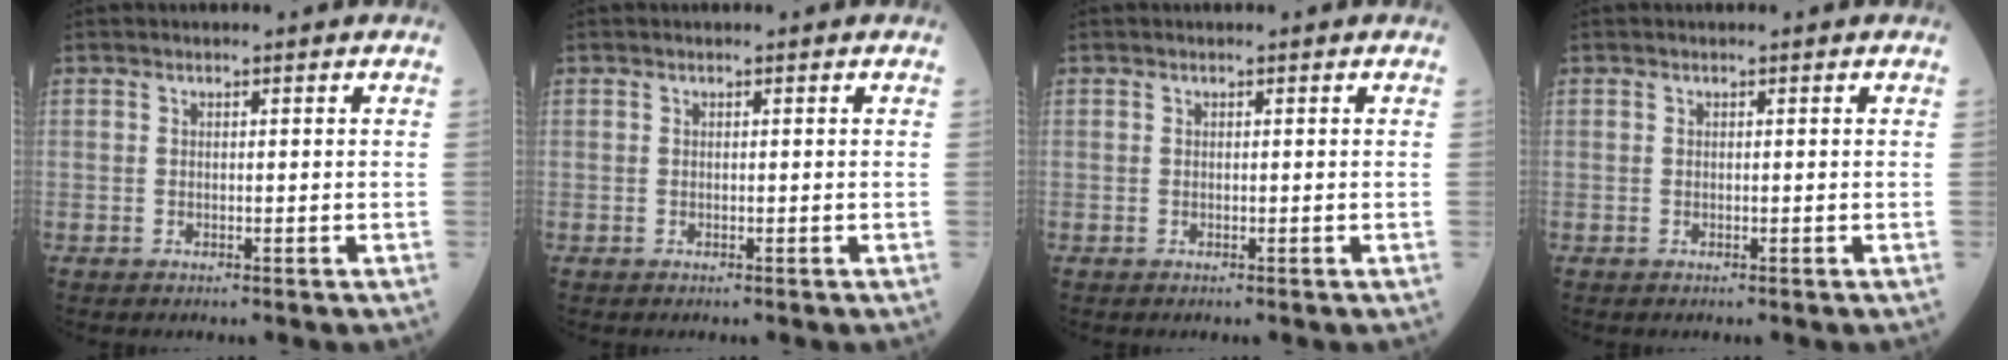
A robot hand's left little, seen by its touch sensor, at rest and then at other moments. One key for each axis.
{"total": 0.0}
{"total": 0.0}
{"total": 0.0}